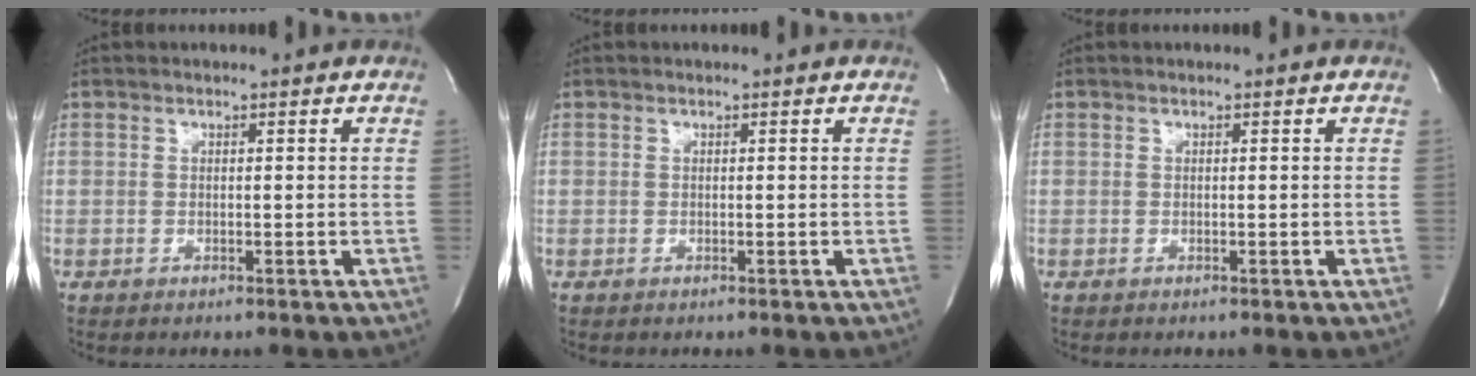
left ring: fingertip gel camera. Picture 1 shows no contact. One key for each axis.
{"total": 0.0}
{"total": 0.0}